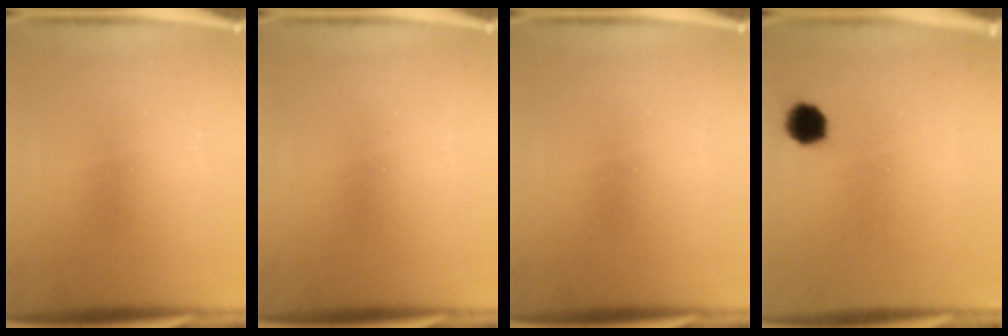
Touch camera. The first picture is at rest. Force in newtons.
{"total": 0.0}
{"total": 0.0}
{"total": 4.6}